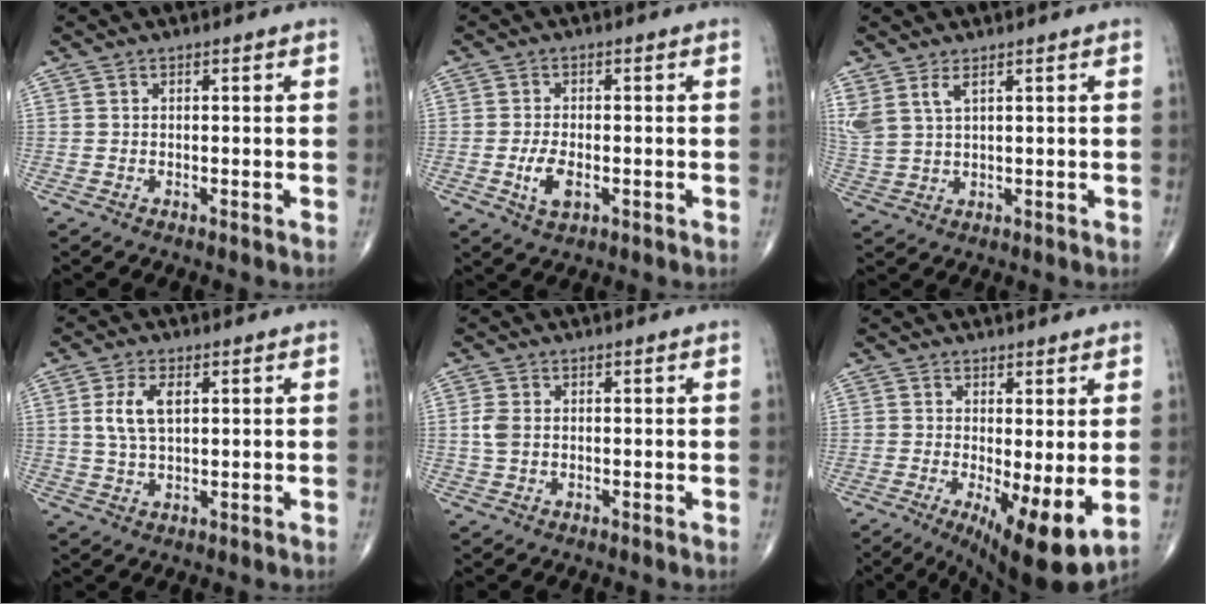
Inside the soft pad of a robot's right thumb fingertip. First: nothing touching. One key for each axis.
{"total": 4.7, "fx": -1.3, "fy": 2.4, "fz": 3.9, "tx": -0.072, "ty": -0.001, "tz": -0.020}
{"total": 5.5, "fx": 3.0, "fy": 2.2, "fz": 4.0, "tx": -0.099, "ty": -0.006, "tz": 0.072}
{"total": 6.3, "fx": 1.6, "fy": 3.2, "fz": 5.2, "tx": -0.107, "ty": 0.000, "tz": 0.033}
{"total": 2.8, "fx": 0.1, "fy": 1.9, "fz": 2.0, "tx": -0.051, "ty": 0.003, "tz": 0.002}
{"total": 11.0, "fx": -1.7, "fy": 3.1, "fz": 10.4, "tx": -0.158, "ty": -0.027, "tz": -0.019}